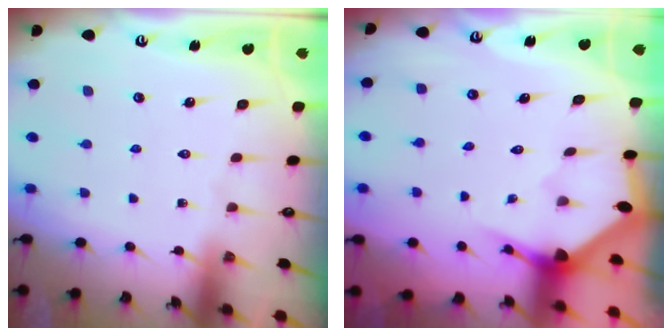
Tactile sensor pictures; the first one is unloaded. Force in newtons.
{"total": 2.9, "press": 2.9, "slide": 0.2}